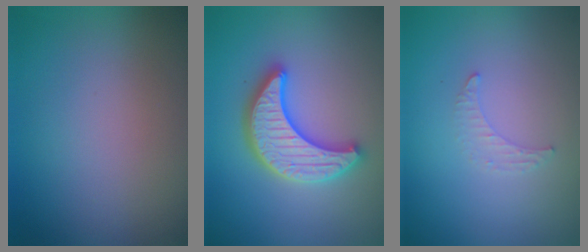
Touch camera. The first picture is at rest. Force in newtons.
{"total": 5.4, "press": 5.3, "slide": 1.0}
{"total": 1.1, "press": 1.1, "slide": 0.3}